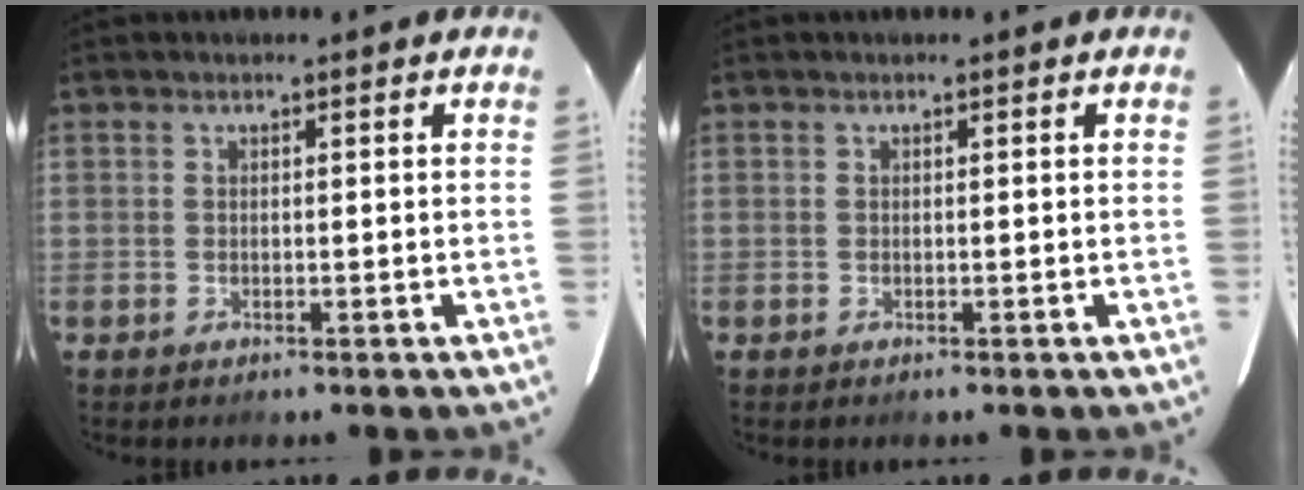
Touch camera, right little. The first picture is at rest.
{"total": 0.0}